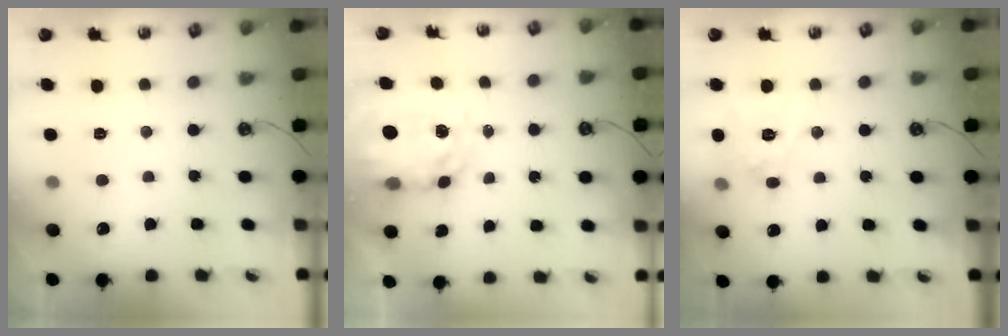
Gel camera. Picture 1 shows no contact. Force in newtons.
{"total": 9.0, "press": 8.9, "slide": 0.7}
{"total": 11.4, "press": 11.3, "slide": 0.9}